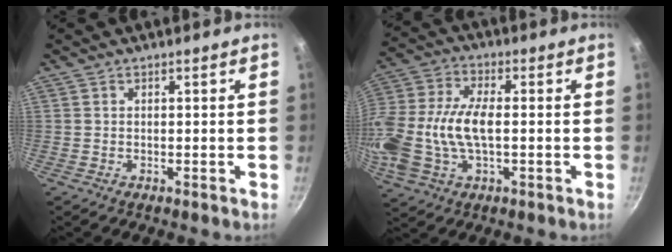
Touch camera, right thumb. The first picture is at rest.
{"total": 19.9, "force": [-1.8, 10.7, 16.6], "torque": [-0.407, 0.008, -0.028]}